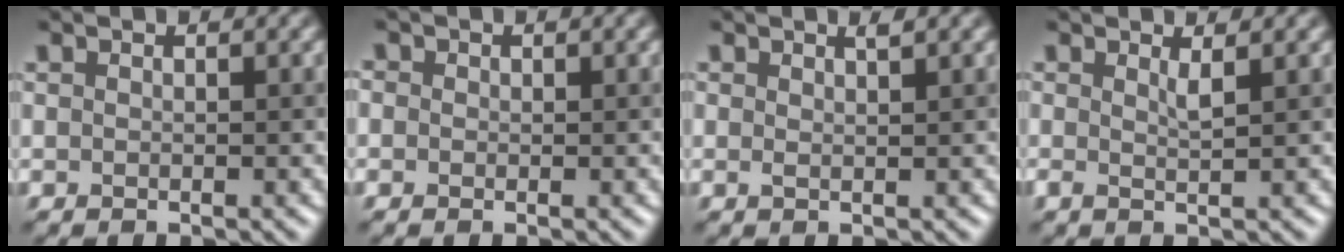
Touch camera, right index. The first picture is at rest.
{"total": 1.2, "force": [0.5, 1.1, 0.4], "torque": [-0.008, 0.004, -0.010]}
{"total": 0.9, "force": [0.6, 0.2, 0.7], "torque": [-0.015, -0.003, 0.010]}
{"total": 1.2, "force": [0.6, 0.1, 1.0], "torque": [-0.024, -0.002, 0.010]}